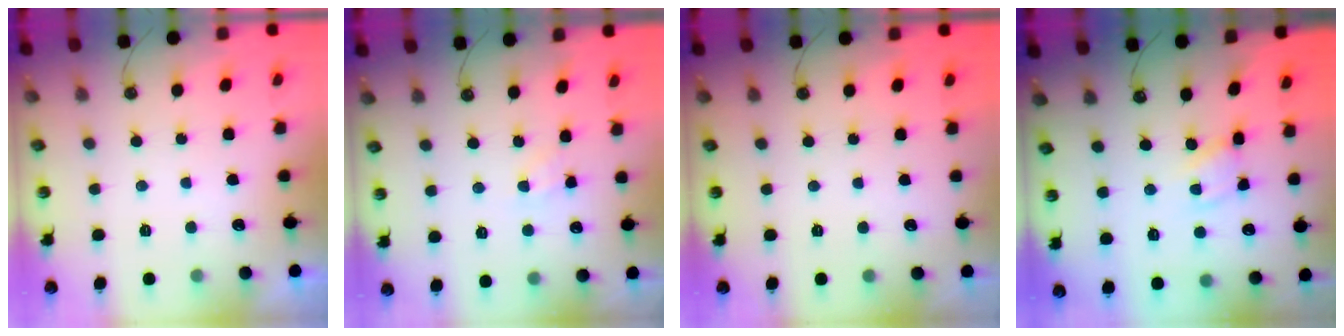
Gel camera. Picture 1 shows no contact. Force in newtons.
{"total": 4.8, "press": 4.8, "slide": 0.6}
{"total": 0.0}
{"total": 2.5, "press": 2.5, "slide": 0.1}